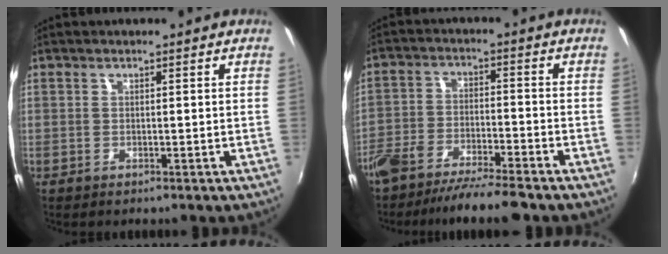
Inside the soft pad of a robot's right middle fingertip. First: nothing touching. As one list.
[{"total": 10.5, "force": [-8.8, 1.6, 5.5], "torque": [-0.119, -0.011, -0.155]}]